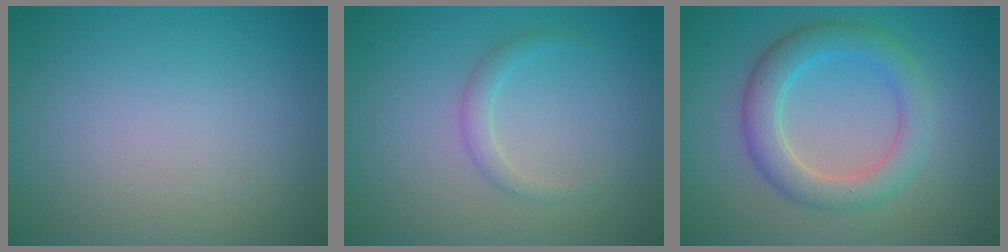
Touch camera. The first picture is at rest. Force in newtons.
{"total": 1.3, "press": 1.3, "slide": 0.0}
{"total": 4.3, "press": 4.3, "slide": 0.2}